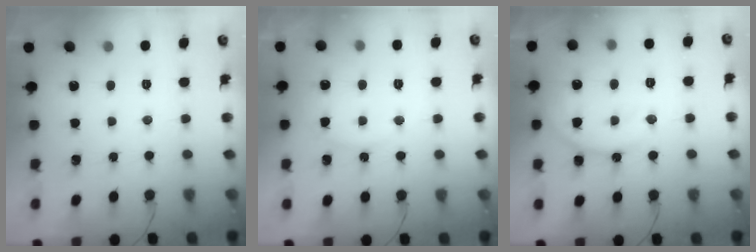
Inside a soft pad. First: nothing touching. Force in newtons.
{"total": 7.6, "press": 7.6, "slide": 0.5}
{"total": 13.8, "press": 13.7, "slide": 1.6}